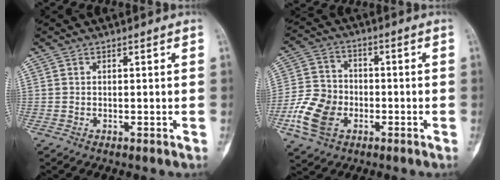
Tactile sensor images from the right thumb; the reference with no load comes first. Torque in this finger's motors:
{"motor_torque": [0.02, 0.23, 0.51, -0.16, 0.12]}